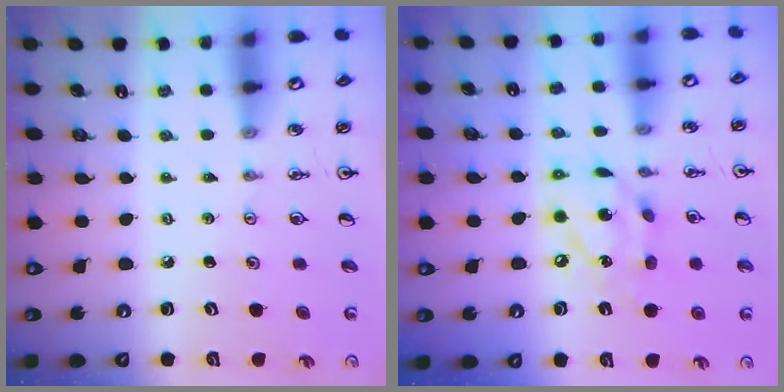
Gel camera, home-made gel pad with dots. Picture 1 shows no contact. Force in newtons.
{"total": 13.6, "press": 13.6, "slide": 1.1}